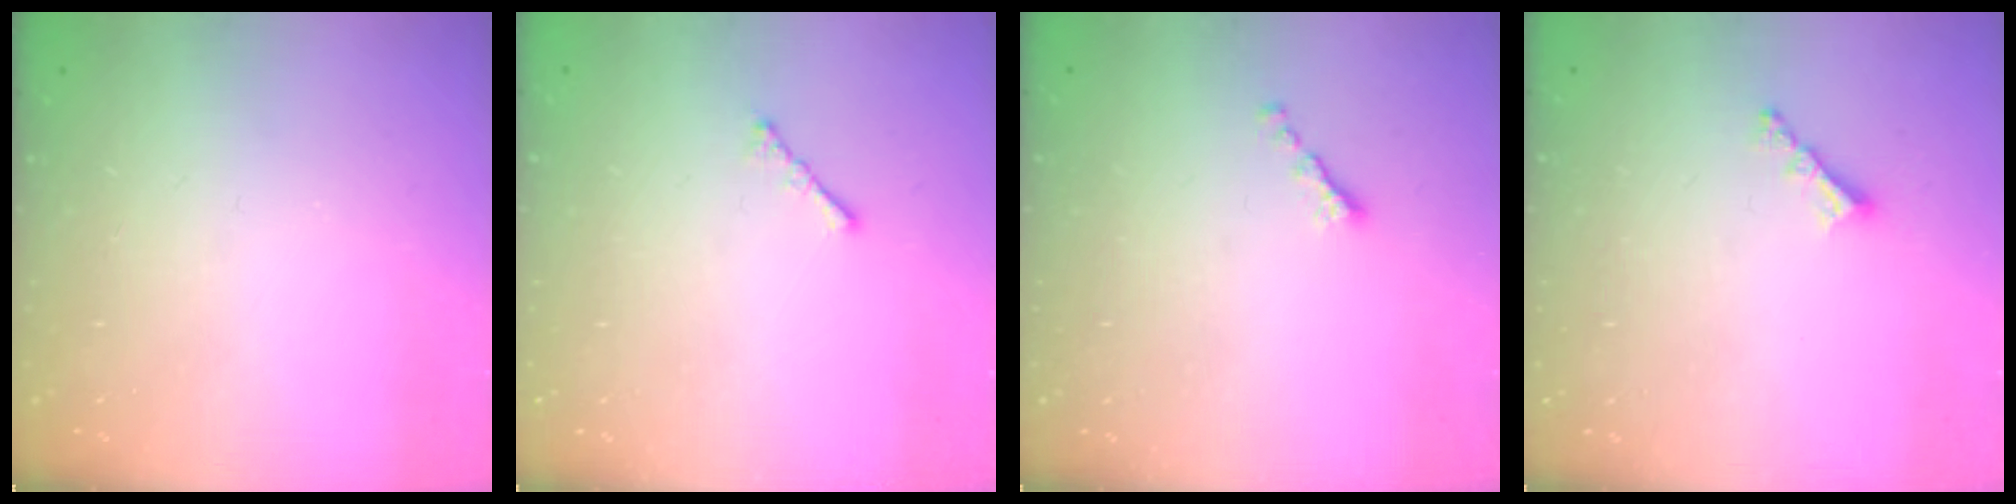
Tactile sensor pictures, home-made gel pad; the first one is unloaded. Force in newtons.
{"total": 1.7, "press": 1.6, "slide": 0.5}
{"total": 0.0}
{"total": 3.4, "press": 3.4, "slide": 0.1}